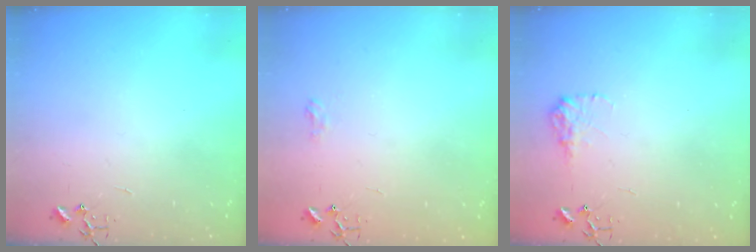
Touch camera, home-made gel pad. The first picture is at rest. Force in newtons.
{"total": 6.5, "press": 6.5, "slide": 0.6}
{"total": 9.6, "press": 9.6, "slide": 0.3}